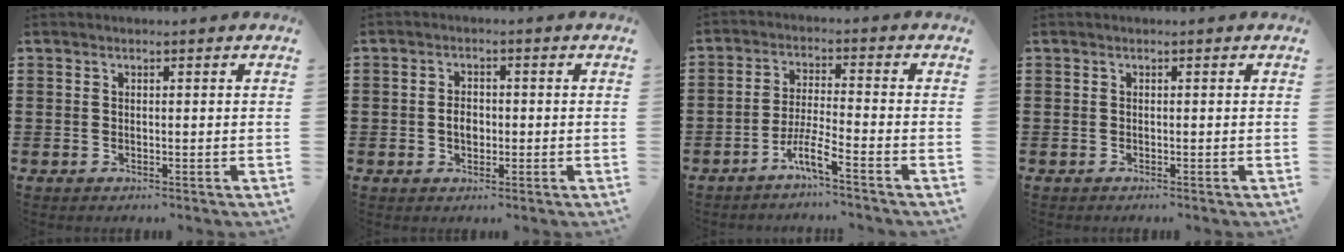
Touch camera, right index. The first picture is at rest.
{"total": 2.6, "force": [-0.4, 1.7, 1.9], "torque": [-0.031, -0.001, -0.011]}
{"total": 4.9, "force": [-3.6, 0.0, 3.3], "torque": [-0.085, -0.010, -0.075]}
{"total": 0.0}